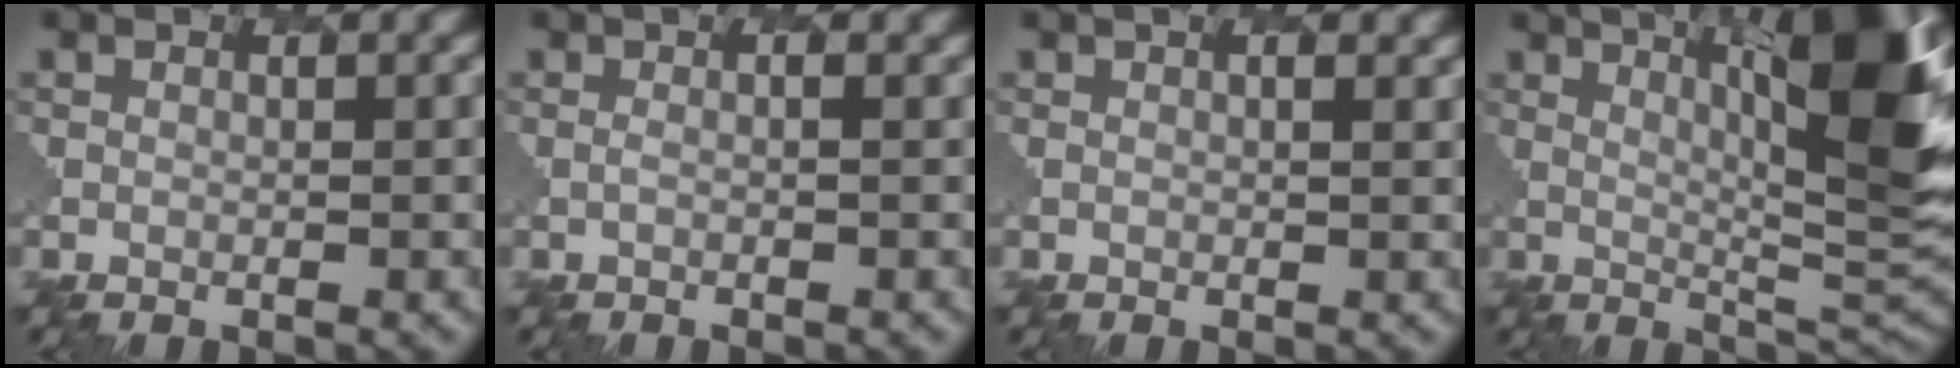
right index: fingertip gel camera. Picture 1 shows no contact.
{"total": 0.6, "force": [0.0, 0.1, 0.6], "torque": [-0.013, 0.012, -0.016]}
{"total": 0.8, "force": [0.8, -0.2, 0.1], "torque": [0.005, 0.015, -0.004]}
{"total": 8.5, "force": [4.9, 0.5, 6.9], "torque": [-0.130, 0.008, 0.063]}